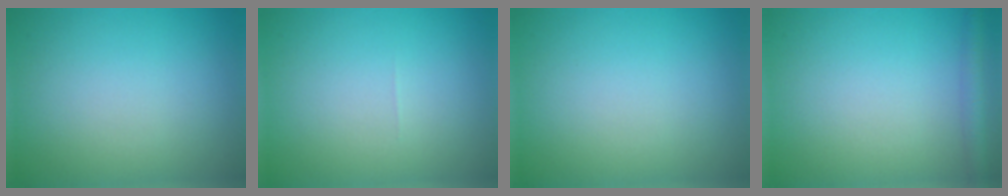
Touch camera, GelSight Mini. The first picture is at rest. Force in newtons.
{"total": 0.0}
{"total": 0.0}
{"total": 2.1, "press": 2.1, "slide": 0.1}